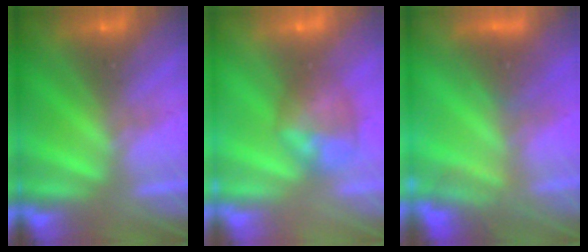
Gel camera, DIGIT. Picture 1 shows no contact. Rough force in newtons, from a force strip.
{"total": 5.8}
{"total": 4.9}